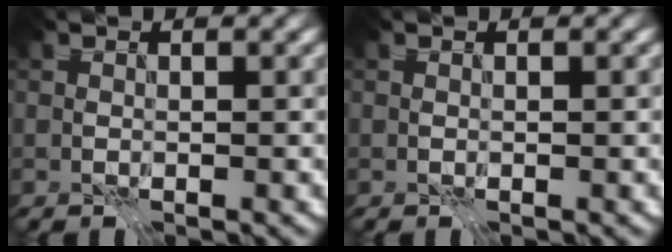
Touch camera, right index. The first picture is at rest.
{"total": 0.0}